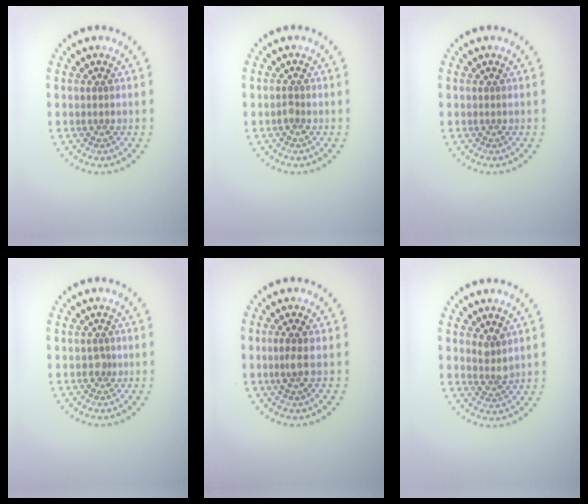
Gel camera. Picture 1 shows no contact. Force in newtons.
{"total": 0.7, "press": 0.5, "slide": 0.5}
{"total": 0.0}
{"total": 0.8, "press": 0.5, "slide": 0.5}
{"total": 1.5, "press": 1.2, "slide": 0.9}
{"total": 1.7, "press": 1.3, "slide": 1.1}